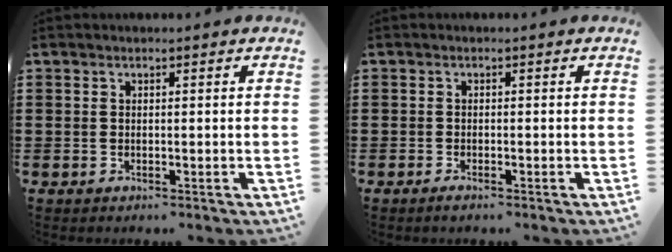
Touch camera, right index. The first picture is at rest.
{"total": 0.8, "force": [-0.6, 0.1, 0.4], "torque": [-0.010, -0.005, -0.011]}